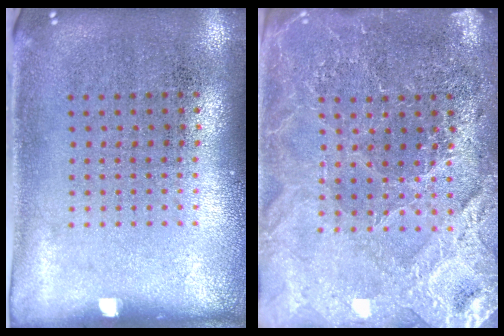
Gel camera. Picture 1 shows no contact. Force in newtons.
{"total": 4.0, "press": 3.8, "slide": 1.3}